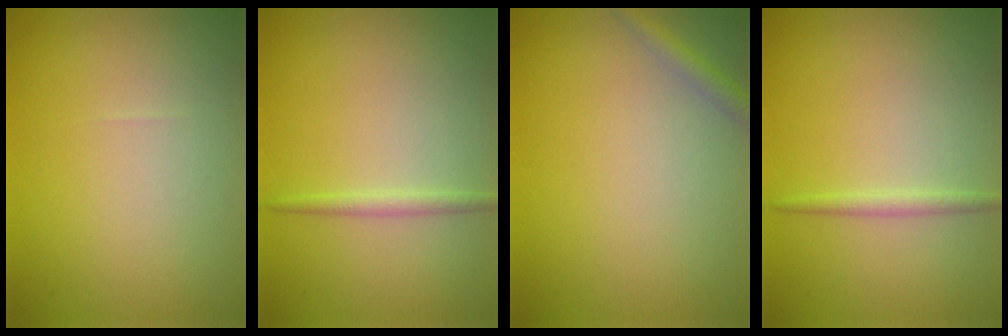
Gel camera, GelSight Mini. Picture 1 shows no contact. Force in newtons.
{"total": 1.1, "press": 1.1, "slide": 0.1}
{"total": 1.4, "press": 1.4, "slide": 0.1}
{"total": 1.1, "press": 1.1, "slide": 0.1}